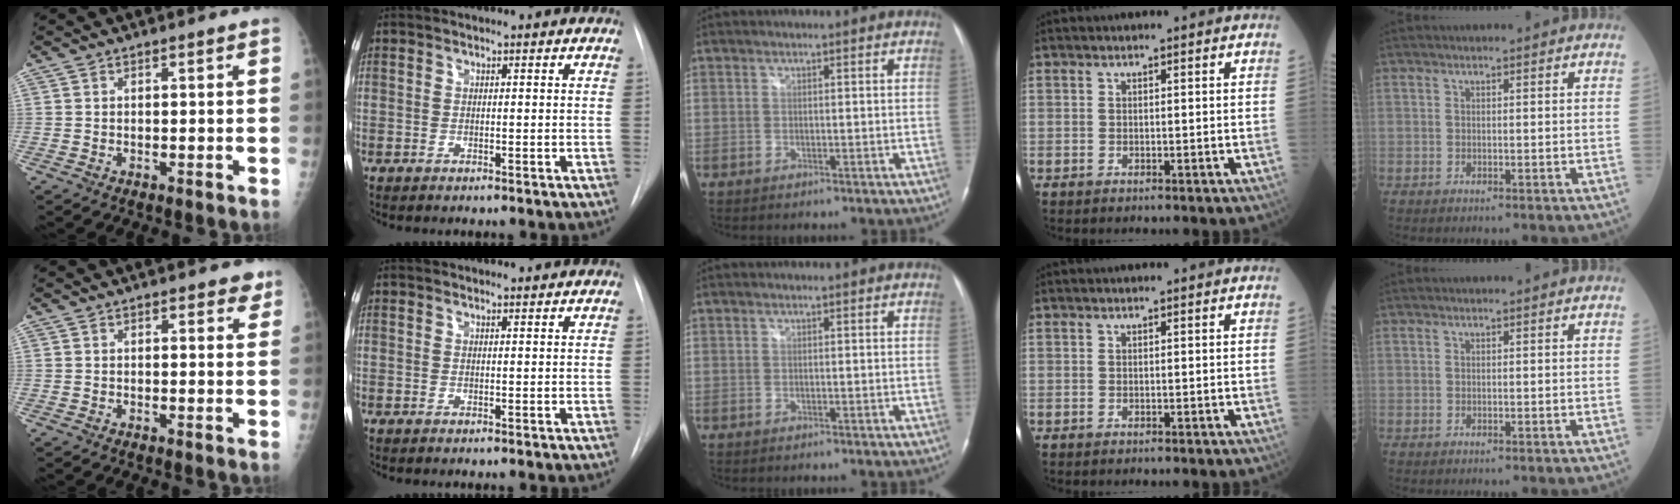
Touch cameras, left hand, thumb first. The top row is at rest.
{"thumb": {"total": 2.9, "force": [1.8, 1.4, 1.7], "torque": [0.000, -0.005, 0.017]}, "index": {"total": 0.7, "force": [0.7, 0.1, -0.1], "torque": [-0.008, -0.003, 0.009]}}